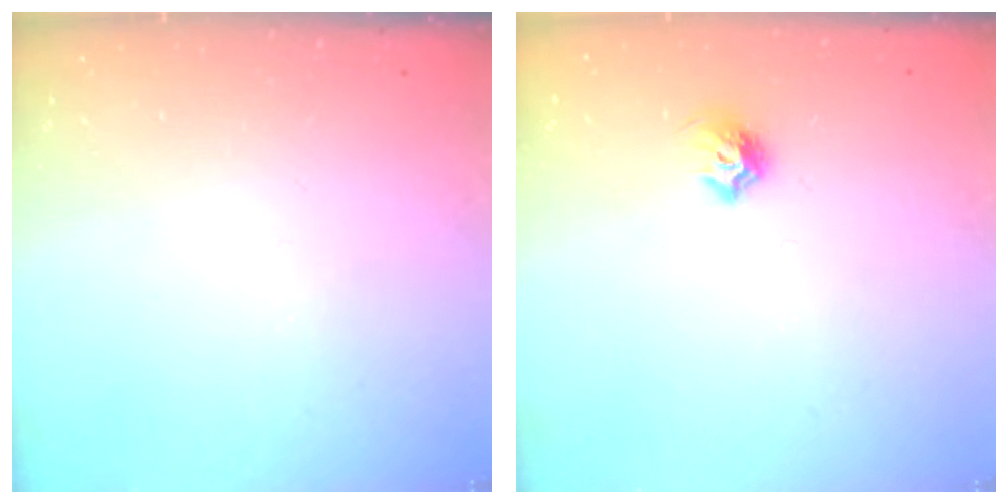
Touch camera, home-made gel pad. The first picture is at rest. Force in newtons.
{"total": 5.1, "press": 5.0, "slide": 1.0}